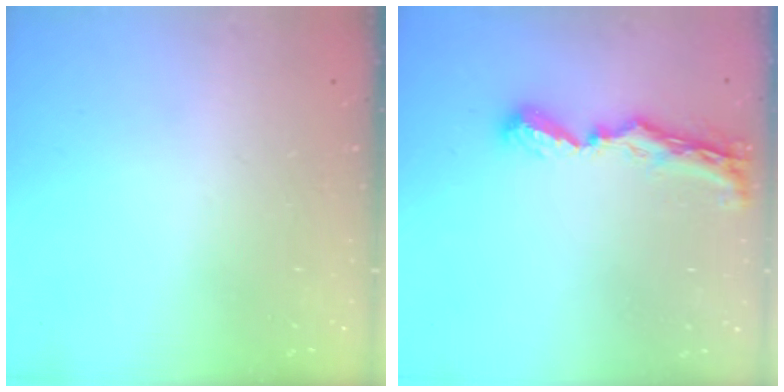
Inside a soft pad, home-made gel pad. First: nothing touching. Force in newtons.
{"total": 8.7, "press": 8.7, "slide": 0.7}